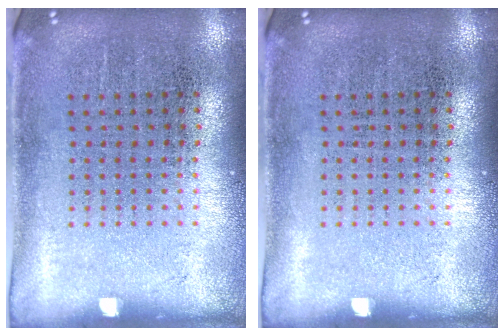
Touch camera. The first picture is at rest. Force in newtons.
{"total": 0.0}